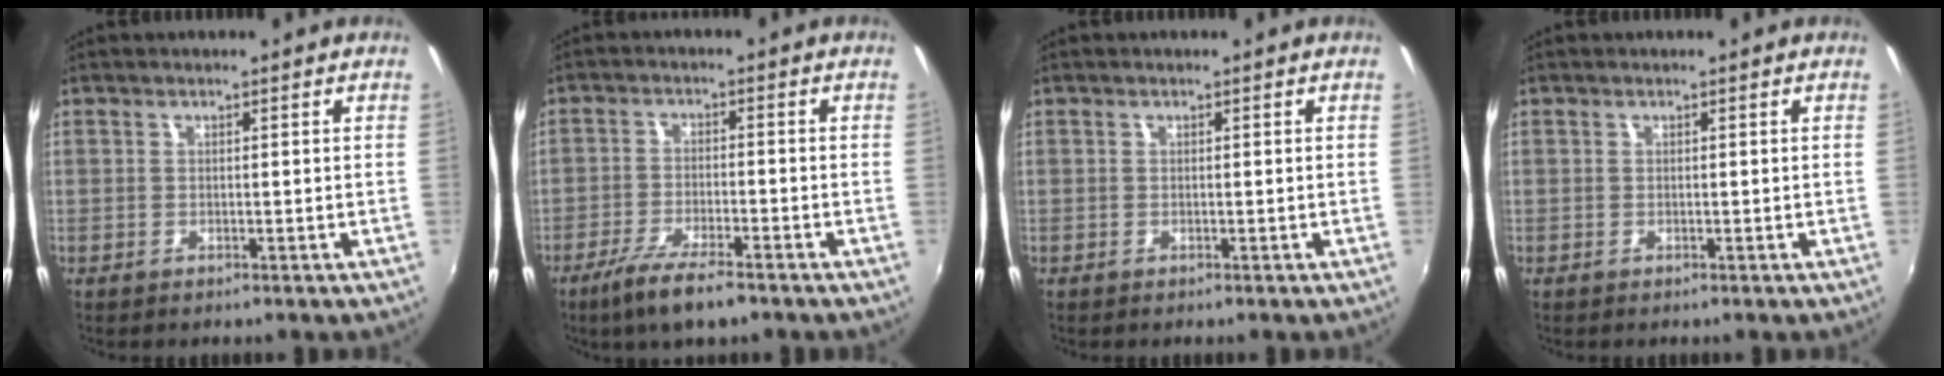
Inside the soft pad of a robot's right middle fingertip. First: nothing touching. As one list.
[{"total": 7.9, "force": [-5.8, 0.6, 5.3], "torque": [-0.124, -0.024, -0.108]}, {"total": 0.0}, {"total": 0.0}]